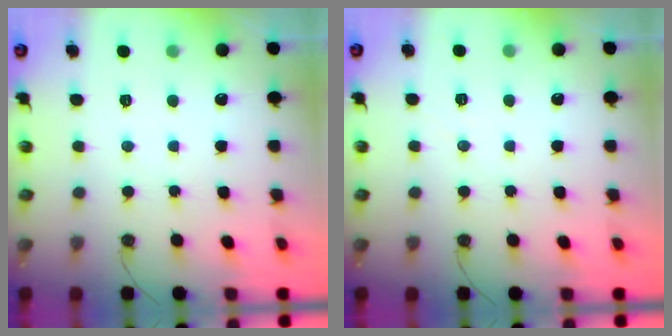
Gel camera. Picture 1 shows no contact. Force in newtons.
{"total": 5.2, "press": 2.6, "slide": 4.5}